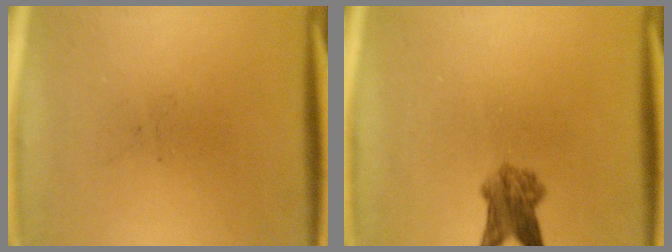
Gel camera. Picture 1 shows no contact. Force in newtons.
{"total": 4.6}